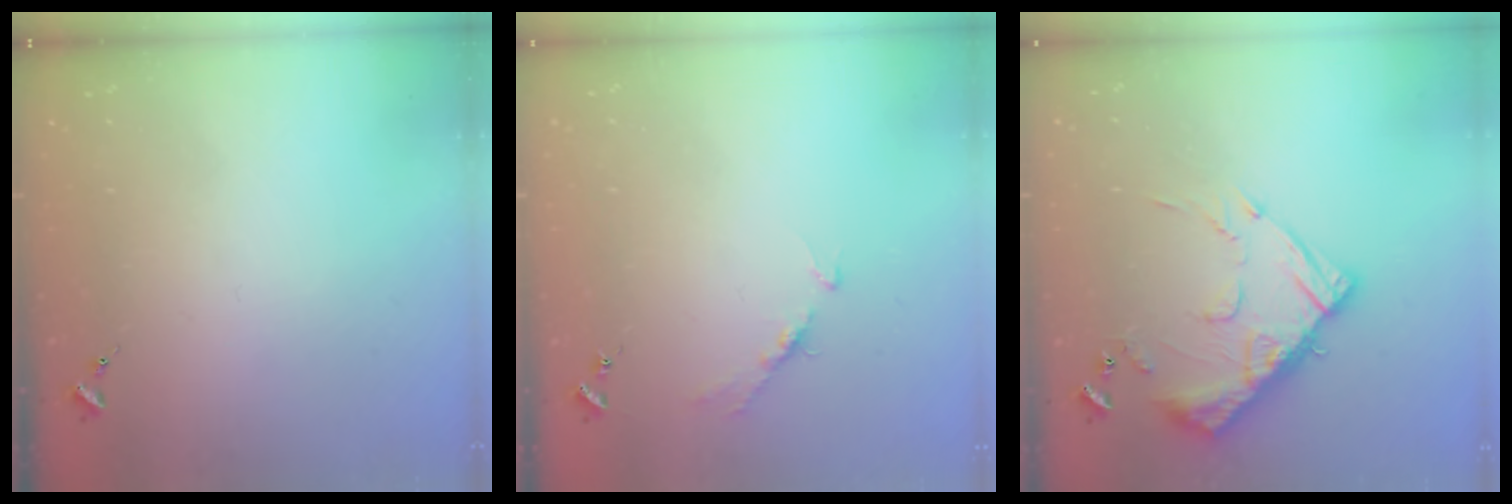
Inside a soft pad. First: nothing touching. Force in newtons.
{"total": 4.4, "press": 4.4, "slide": 0.6}
{"total": 14.2, "press": 14.2, "slide": 1.2}